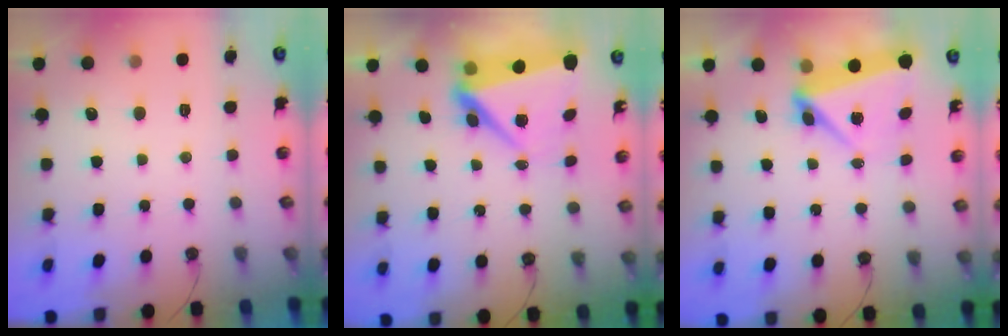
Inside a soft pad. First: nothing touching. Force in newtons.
{"total": 9.3, "press": 8.2, "slide": 4.3}
{"total": 5.2, "press": 5.0, "slide": 1.5}